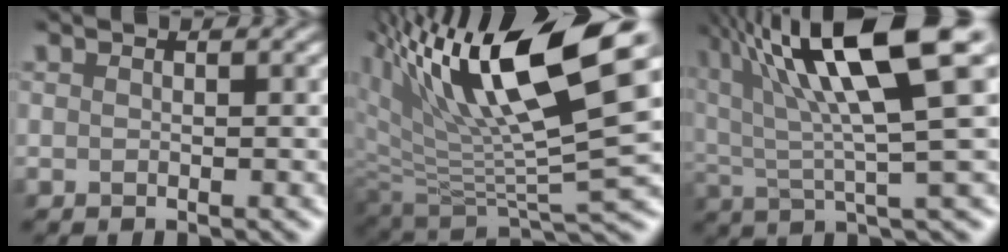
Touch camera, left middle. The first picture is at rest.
{"total": 12.6, "force": [6.4, 3.7, 10.2], "torque": [-0.179, -0.002, 0.125]}
{"total": 13.8, "force": [6.6, 3.3, 11.6], "torque": [-0.201, 0.017, 0.117]}